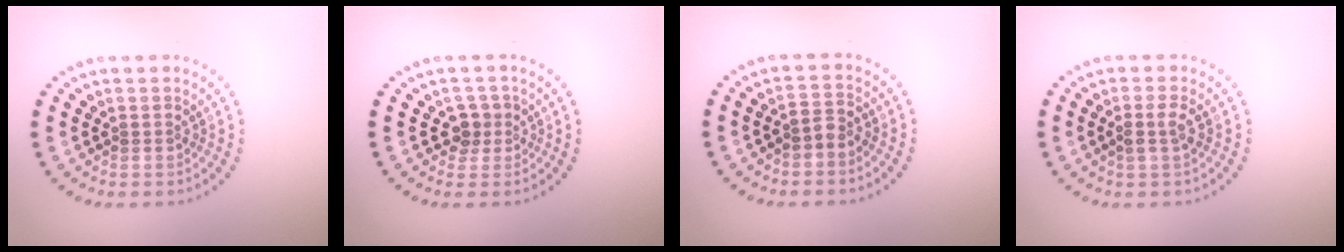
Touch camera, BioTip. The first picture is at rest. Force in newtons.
{"total": 1.8, "press": 1.5, "slide": 1.0}
{"total": 1.5, "press": 1.2, "slide": 0.9}
{"total": 1.4, "press": 1.3, "slide": 0.7}